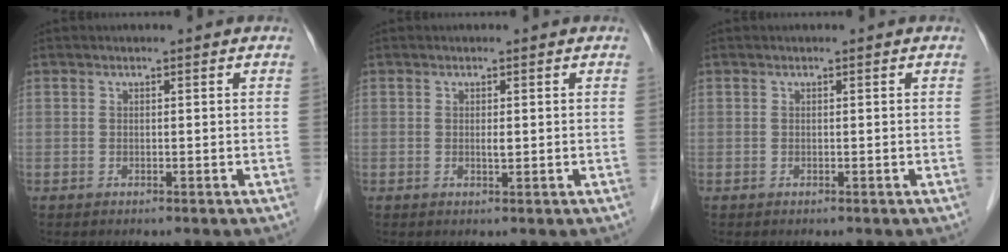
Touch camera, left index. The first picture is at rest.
{"total": 0.9, "force": [0.2, 0.2, 0.8], "torque": [-0.018, -0.001, 0.003]}
{"total": 0.0}